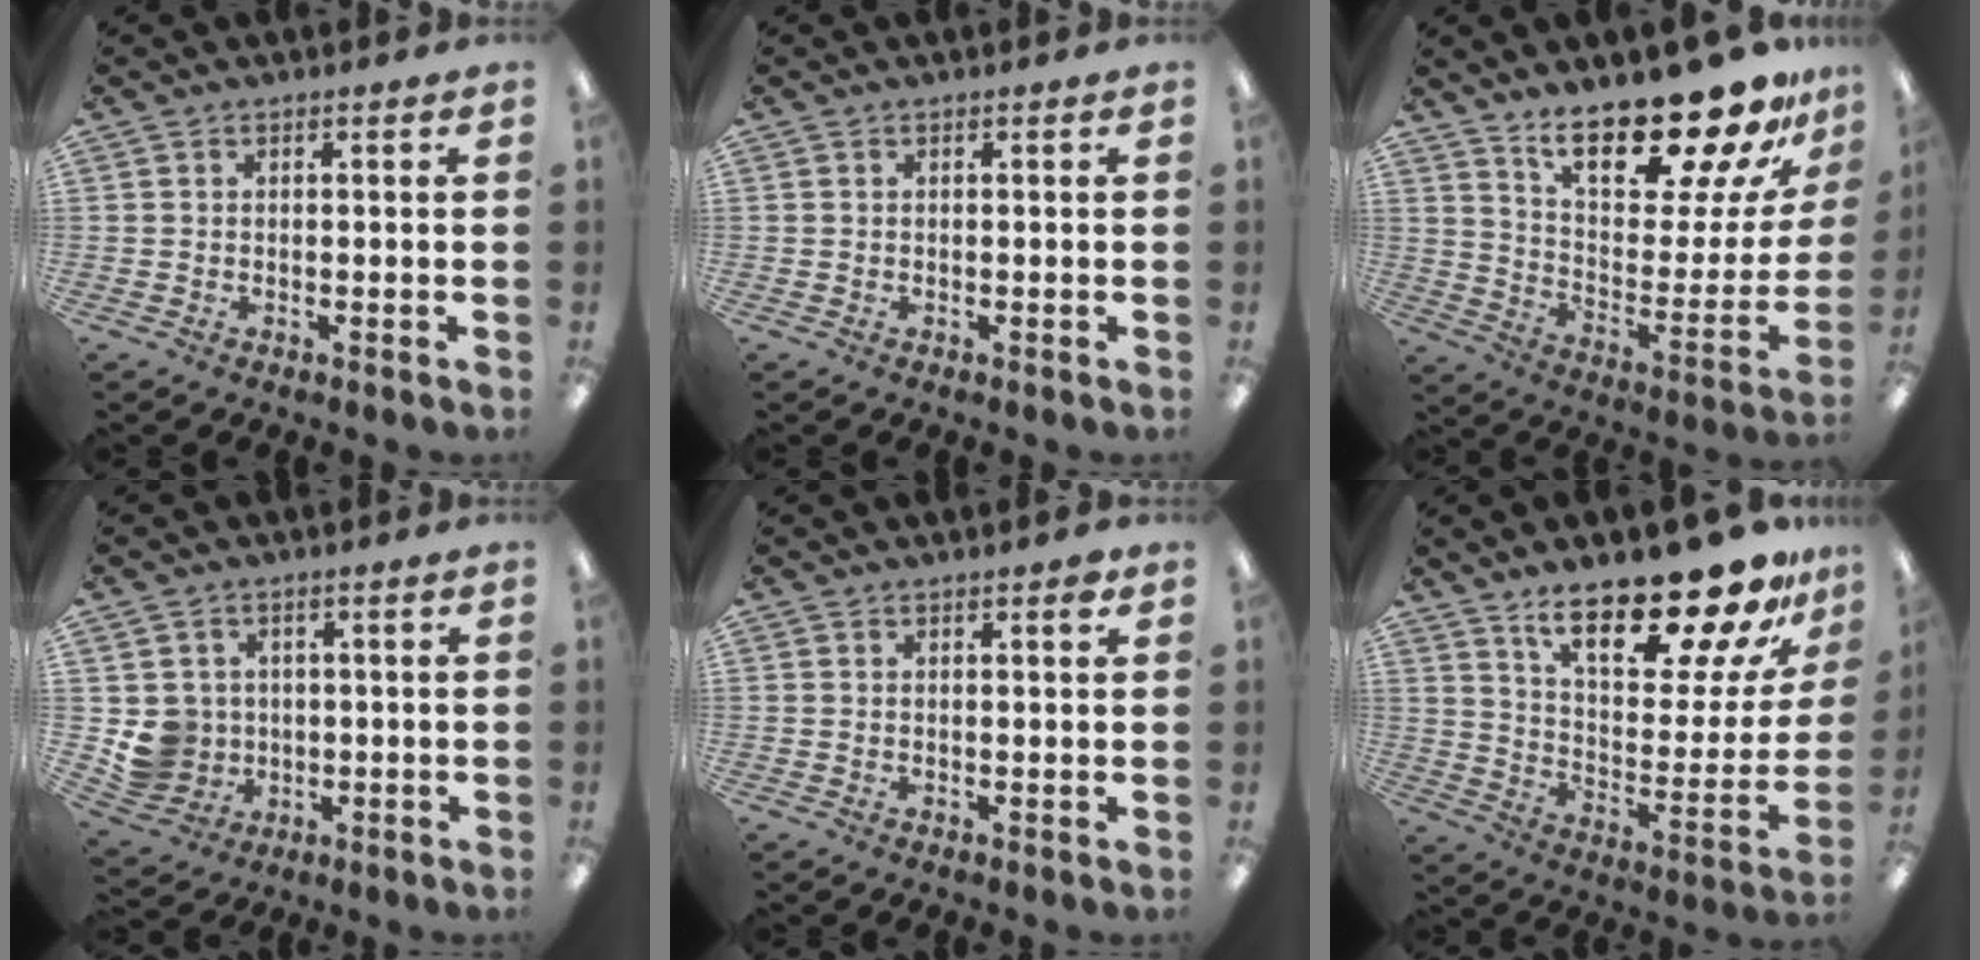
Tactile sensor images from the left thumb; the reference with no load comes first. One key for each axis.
{"total": 0.0}
{"total": 23.3, "fx": 18.8, "fy": 5.7, "fz": 12.5, "tx": -0.175, "ty": -0.146, "tz": 0.308}
{"total": 7.1, "fx": 0.7, "fy": 7.0, "fz": 1.2, "tx": -0.040, "ty": 0.003, "tz": 0.022}
{"total": 1.4, "fx": 1.2, "fy": 0.2, "fz": 0.8, "tx": -0.010, "ty": -0.003, "tz": 0.018}
{"total": 24.5, "fx": 18.6, "fy": 6.6, "fz": 14.5, "tx": -0.209, "ty": -0.129, "tz": 0.302}